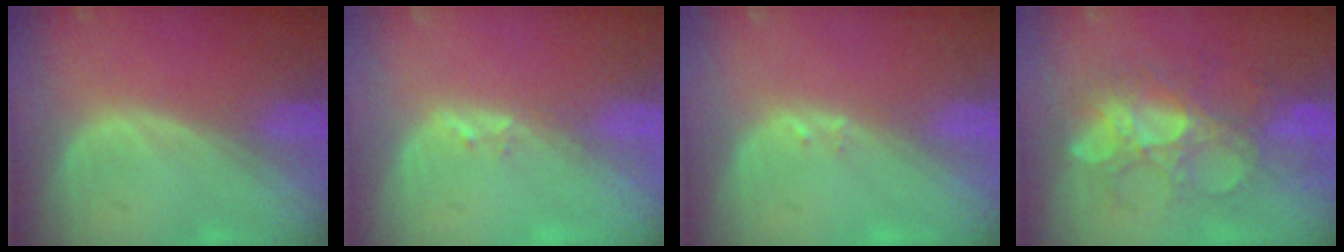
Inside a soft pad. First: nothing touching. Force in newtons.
{"total": 1.4, "press": 1.3, "slide": 0.7}
{"total": 0.6, "press": 0.6, "slide": 0.2}
{"total": 8.8, "press": 8.7, "slide": 1.5}